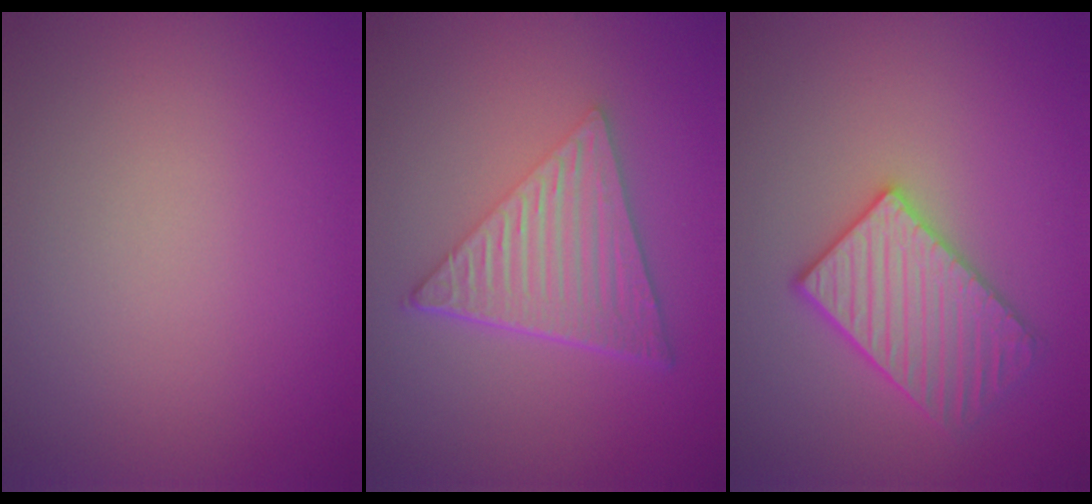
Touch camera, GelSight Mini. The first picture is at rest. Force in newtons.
{"total": 6.8, "press": 4.5, "slide": 5.1}
{"total": 4.0, "press": 3.8, "slide": 1.4}